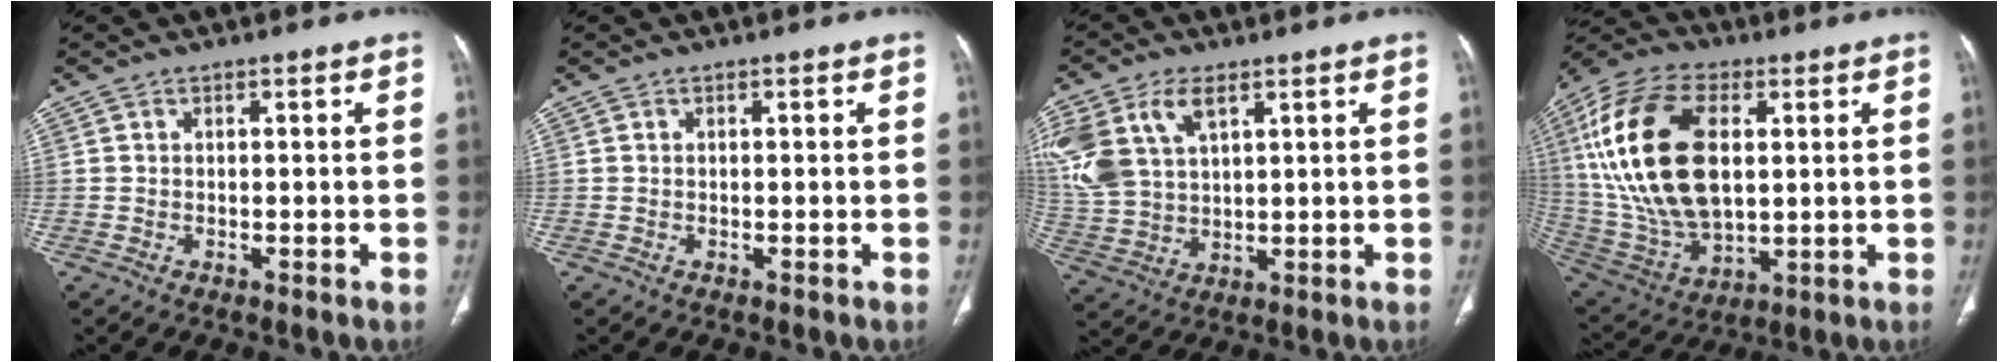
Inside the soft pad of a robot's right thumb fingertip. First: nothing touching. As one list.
[{"total": 0.0}, {"total": 15.1, "force": [6.5, 8.9, 10.3], "torque": [-0.237, -0.007, 0.134]}, {"total": 25.0, "force": [4.4, 14.1, 20.1], "torque": [-0.404, -0.009, 0.086]}]